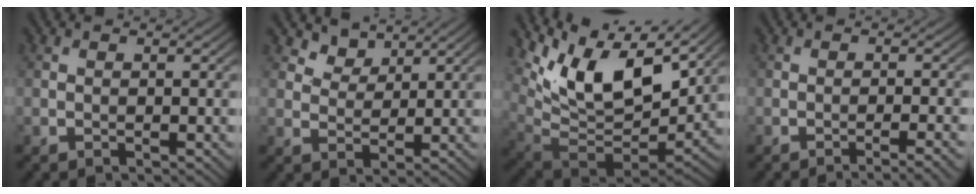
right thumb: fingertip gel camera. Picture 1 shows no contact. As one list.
[{"total": 3.4, "force": [2.8, 1.7, 0.9], "torque": [-0.024, -0.006, 0.056]}, {"total": 13.6, "force": [7.1, 6.1, 9.9], "torque": [-0.199, 0.009, 0.135]}, {"total": 3.5, "force": [-2.0, 0.5, 2.8], "torque": [-0.035, 0.011, -0.038]}]